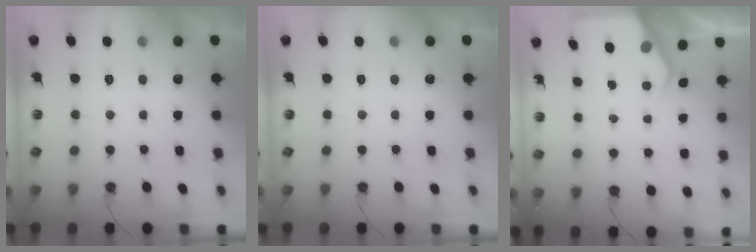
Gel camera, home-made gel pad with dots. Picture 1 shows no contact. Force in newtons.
{"total": 0.0}
{"total": 4.4, "press": 4.4, "slide": 0.3}